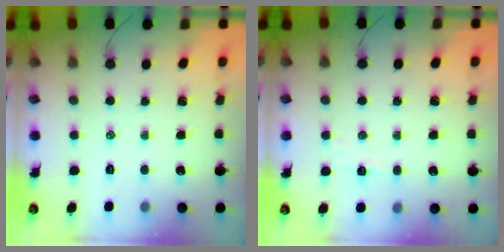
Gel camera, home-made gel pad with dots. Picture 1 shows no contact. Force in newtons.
{"total": 3.8, "press": 3.6, "slide": 1.2}